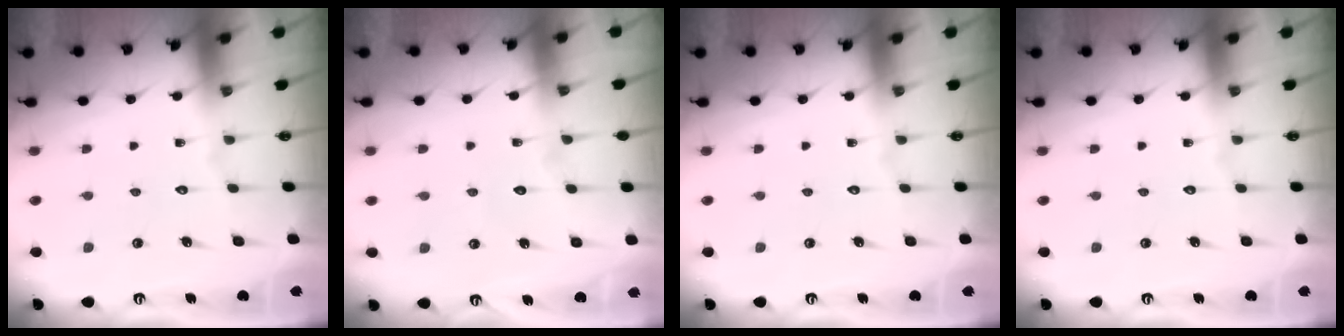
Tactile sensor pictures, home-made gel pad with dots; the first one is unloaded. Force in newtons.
{"total": 2.7, "press": 2.7, "slide": 0.2}
{"total": 0.0}
{"total": 0.0}